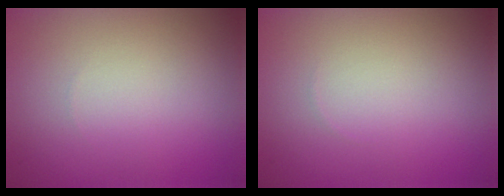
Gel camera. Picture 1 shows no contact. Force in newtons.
{"total": 0.0}